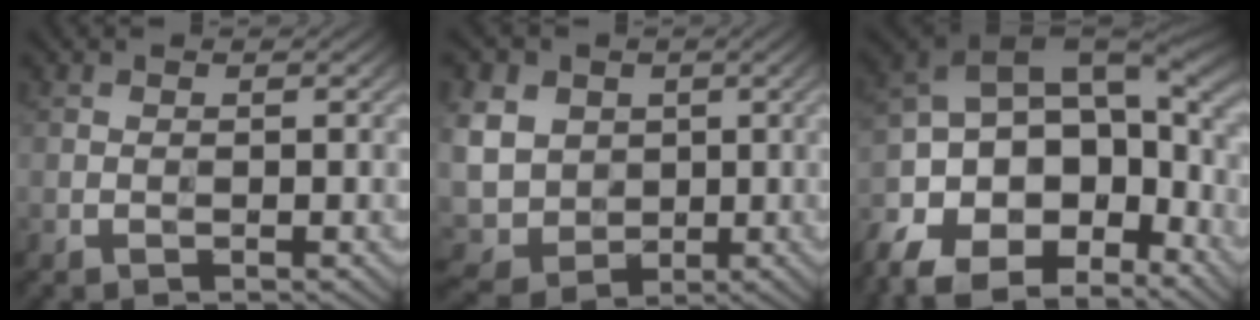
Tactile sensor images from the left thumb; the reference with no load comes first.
{"total": 9.7, "force": [1.3, 8.3, 4.9], "torque": [-0.160, -0.001, 0.015]}
{"total": 17.7, "force": [-8.5, 10.0, 11.9], "torque": [-0.274, -0.033, -0.137]}